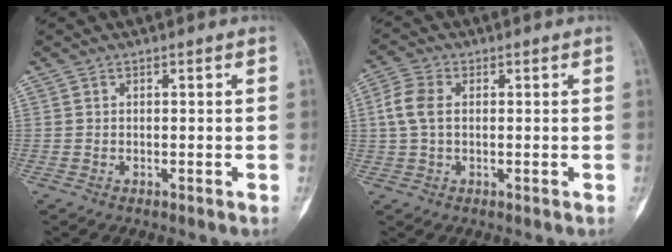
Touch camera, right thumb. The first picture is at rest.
{"total": 5.5, "force": [0.7, 3.5, 4.2], "torque": [-0.102, 0.014, 0.010]}